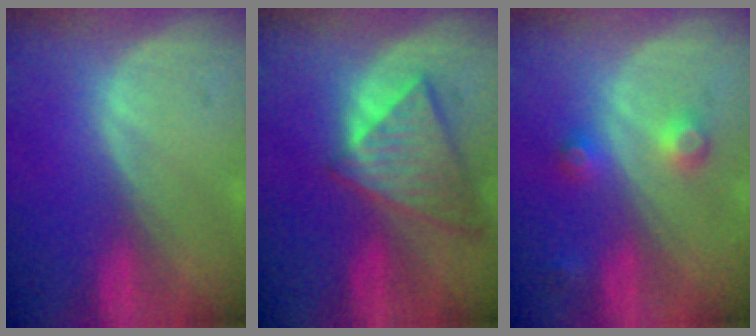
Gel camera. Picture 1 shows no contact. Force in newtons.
{"total": 8.2, "press": 7.2, "slide": 3.9}
{"total": 3.6, "press": 3.4, "slide": 1.1}